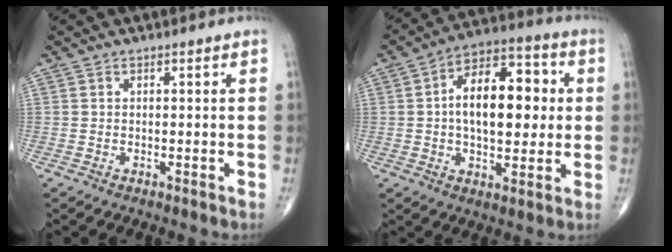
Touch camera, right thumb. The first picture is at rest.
{"total": 16.6, "force": [1.6, 8.8, 14.0], "torque": [-0.193, 0.021, 0.019]}